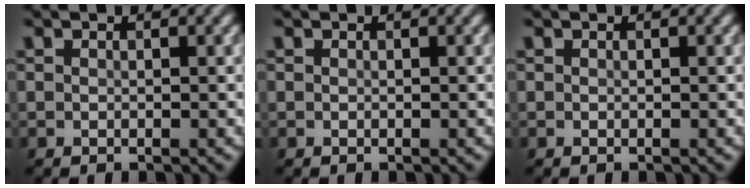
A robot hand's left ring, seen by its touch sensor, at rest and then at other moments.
{"total": 0.0}
{"total": 0.0}